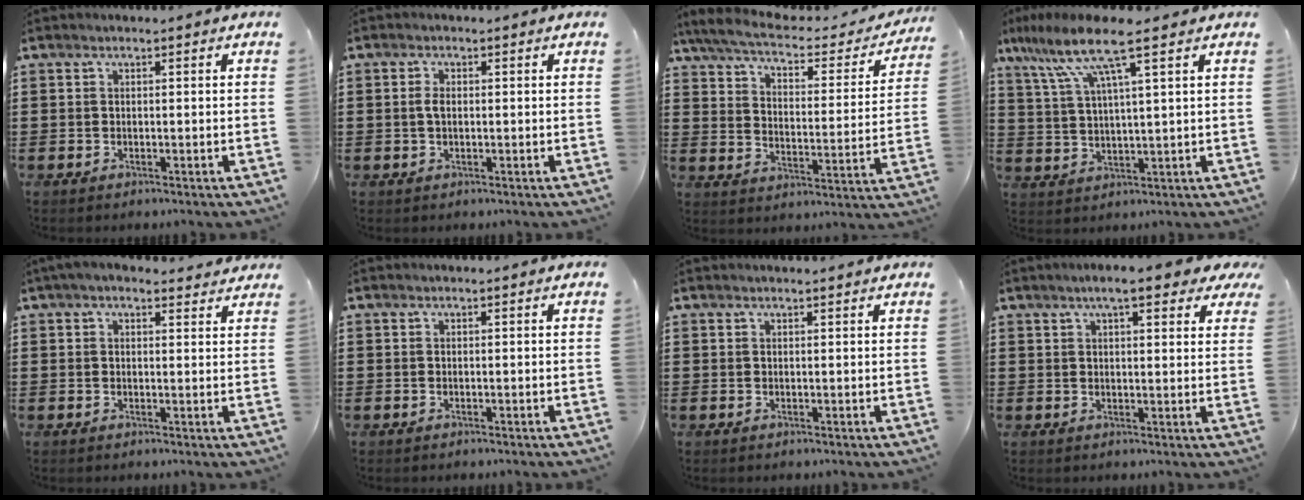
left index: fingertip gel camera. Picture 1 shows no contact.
{"total": 1.7, "force": [0.0, 0.8, 1.5], "torque": [-0.032, 0.003, 0.000]}
{"total": 5.3, "force": [4.4, 0.9, 2.8], "torque": [-0.076, -0.028, 0.071]}
{"total": 10.0, "force": [6.3, 1.1, 7.7], "torque": [-0.176, -0.012, 0.105]}
{"total": 3.0, "force": [2.6, 0.8, 1.3], "torque": [-0.032, -0.002, 0.047]}
{"total": 0.0}
{"total": 0.9, "force": [0.8, -0.1, 0.2], "torque": [-0.006, -0.002, 0.017]}
{"total": 6.3, "force": [4.6, 1.1, 4.2], "torque": [-0.076, -0.004, 0.077]}